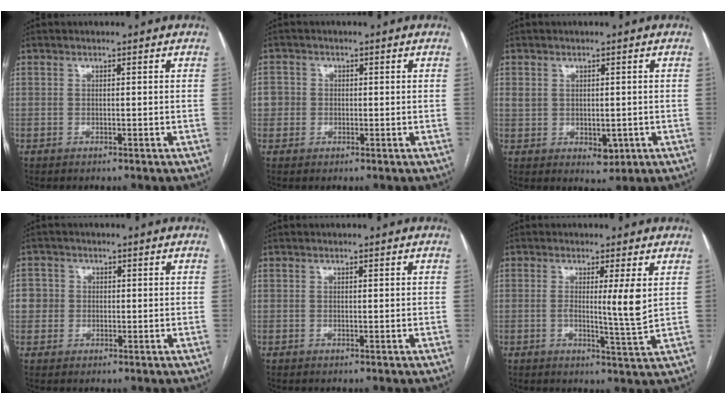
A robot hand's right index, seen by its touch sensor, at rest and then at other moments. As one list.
[{"total": 3.2, "force": [0.0, 3.1, 0.4], "torque": [0.004, 0.013, 0.001]}, {"total": 4.4, "force": [-0.1, 3.2, 2.9], "torque": [-0.043, 0.003, 0.014]}, {"total": 3.5, "force": [0.2, 3.5, 0.4], "torque": [0.008, 0.014, 0.003]}, {"total": 0.0}, {"total": 5.0, "force": [0.9, -0.7, 4.9], "torque": [-0.079, -0.013, 0.014]}]